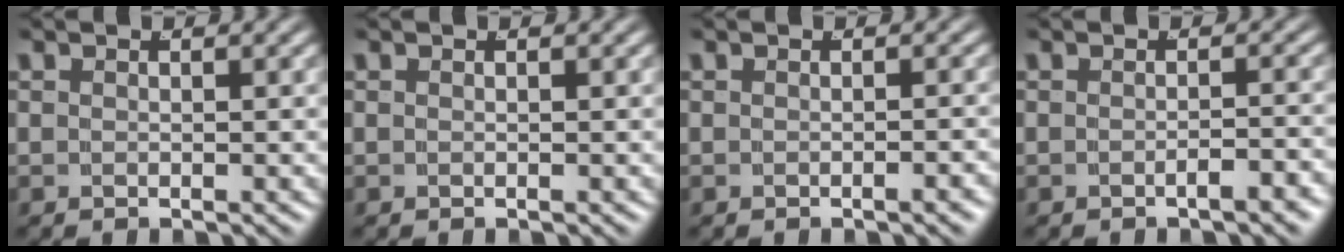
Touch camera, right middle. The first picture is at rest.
{"total": 0.0}
{"total": 0.7, "force": [-0.6, -0.1, 0.3], "torque": [-0.005, 0.006, -0.011]}
{"total": 1.4, "force": [-1.3, -0.1, 0.7], "torque": [-0.005, 0.006, -0.024]}